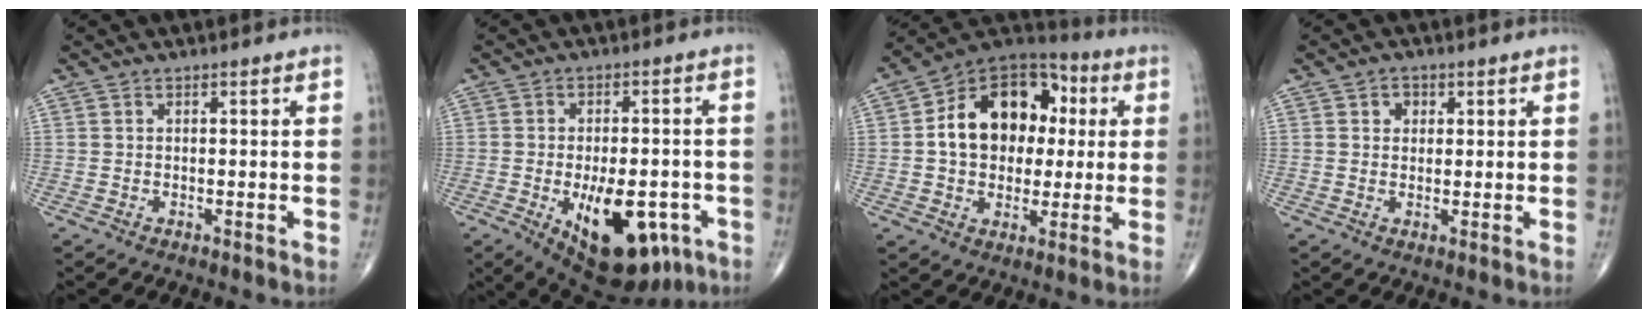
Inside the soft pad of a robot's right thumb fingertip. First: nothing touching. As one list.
[{"total": 17.8, "force": [-6.7, 9.0, 13.8], "torque": [-0.173, 0.011, -0.074]}, {"total": 18.2, "force": [2.2, 13.2, 12.3], "torque": [-0.151, 0.025, 0.028]}, {"total": 2.6, "force": [0.9, 2.1, 1.1], "torque": [-0.003, -0.001, 0.011]}]